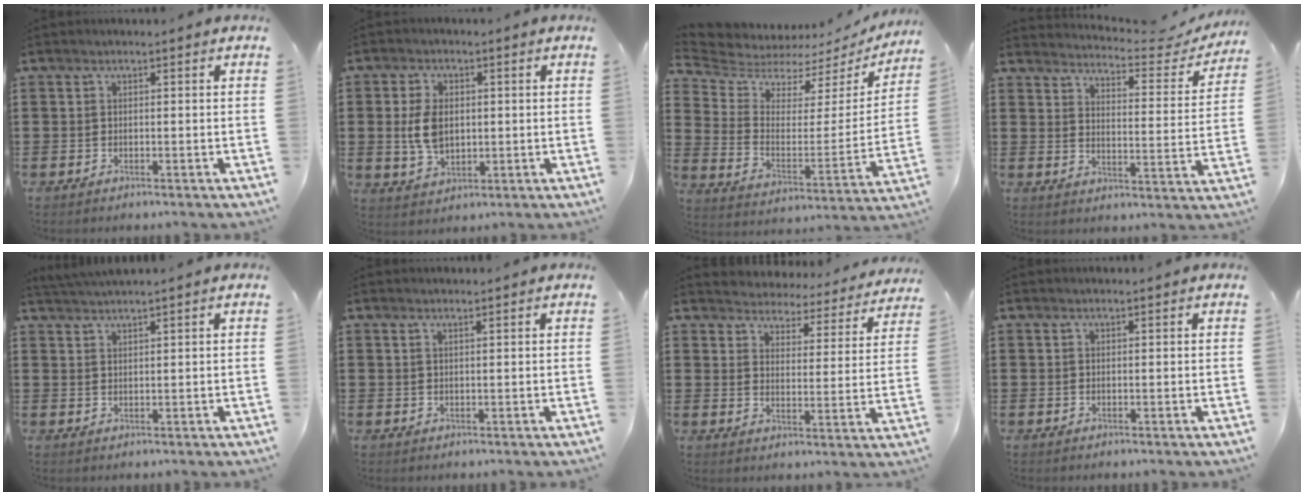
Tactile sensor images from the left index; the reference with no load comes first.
{"total": 6.0, "force": [0.4, 3.8, 4.6], "torque": [-0.117, 0.004, 0.001]}
{"total": 5.4, "force": [4.9, 2.0, 0.8], "torque": [-0.053, -0.044, 0.081]}
{"total": 4.0, "force": [3.8, 0.2, 1.2], "torque": [-0.032, -0.033, 0.054]}
{"total": 2.1, "force": [1.9, -0.3, 0.6], "torque": [-0.017, -0.001, 0.038]}
{"total": 0.8, "force": [0.7, 0.0, 0.4], "torque": [-0.010, -0.002, 0.013]}
{"total": 4.0, "force": [4.0, 0.2, -0.5], "torque": [-0.018, -0.037, 0.064]}
{"total": 0.0}